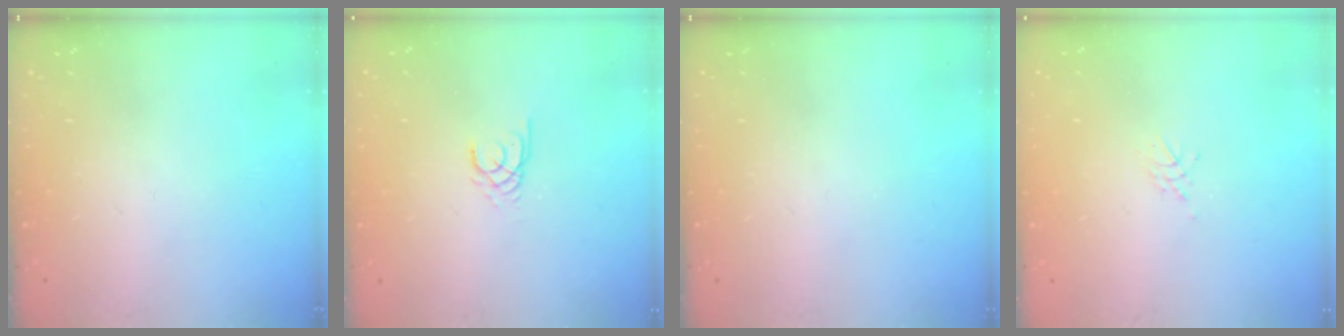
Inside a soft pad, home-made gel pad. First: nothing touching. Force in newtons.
{"total": 2.2, "press": 2.2, "slide": 0.2}
{"total": 0.0}
{"total": 5.1, "press": 5.1, "slide": 0.2}